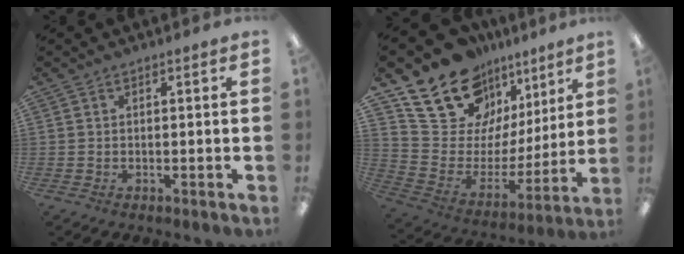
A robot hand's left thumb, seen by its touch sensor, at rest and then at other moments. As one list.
[{"total": 19.1, "force": [14.3, 10.9, 6.4], "torque": [-0.128, -0.106, 0.269]}]